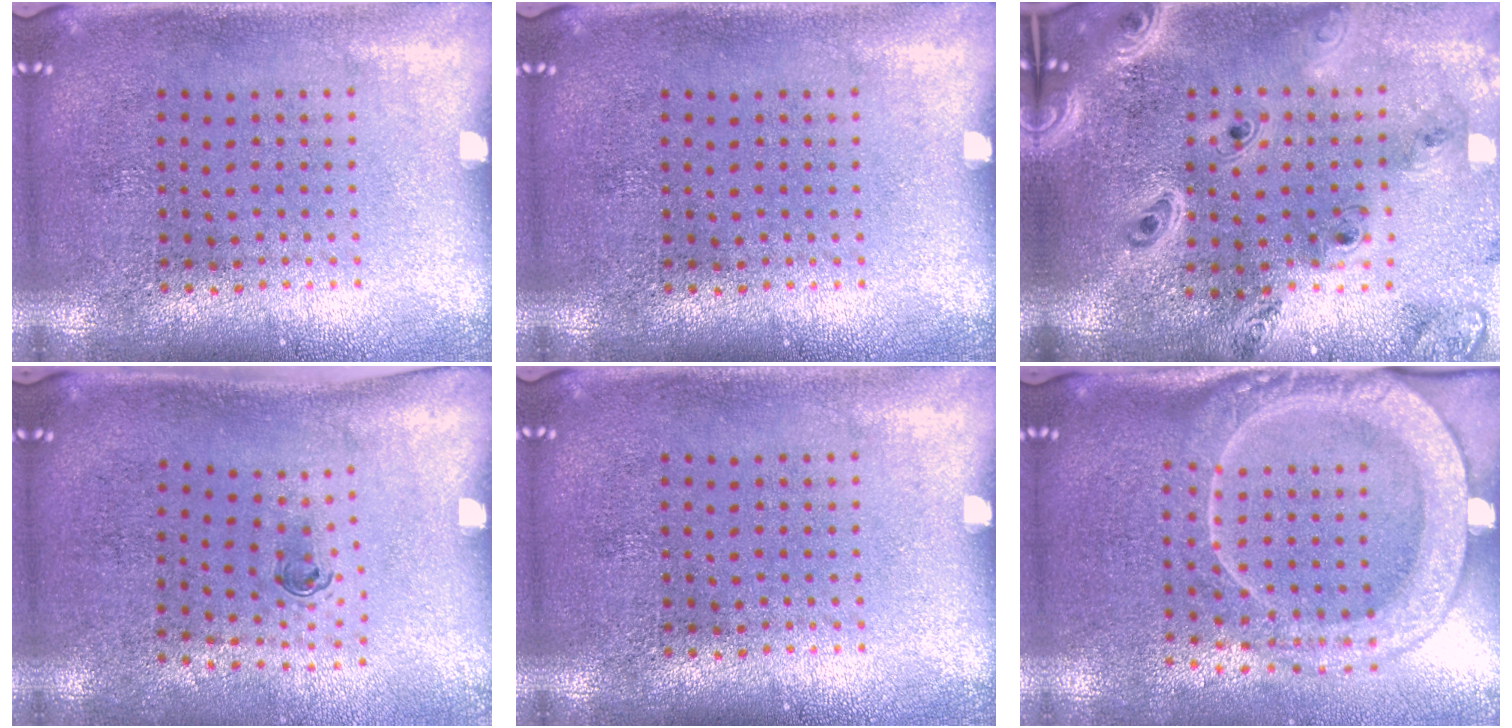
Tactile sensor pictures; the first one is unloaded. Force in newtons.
{"total": 0.0}
{"total": 2.8, "press": 2.4, "slide": 1.4}
{"total": 0.7, "press": 0.3, "slide": 0.6}
{"total": 0.0}
{"total": 2.4, "press": 2.1, "slide": 1.2}